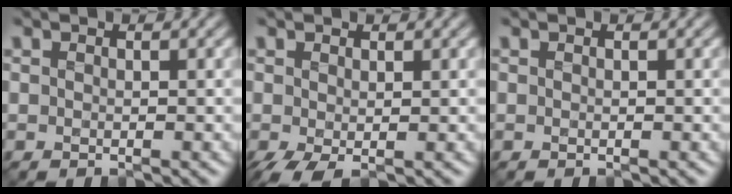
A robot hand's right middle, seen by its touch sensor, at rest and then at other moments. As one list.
[{"total": 1.7, "force": [-0.7, 0.2, 1.5], "torque": [-0.042, -0.006, -0.011]}, {"total": 0.0}]